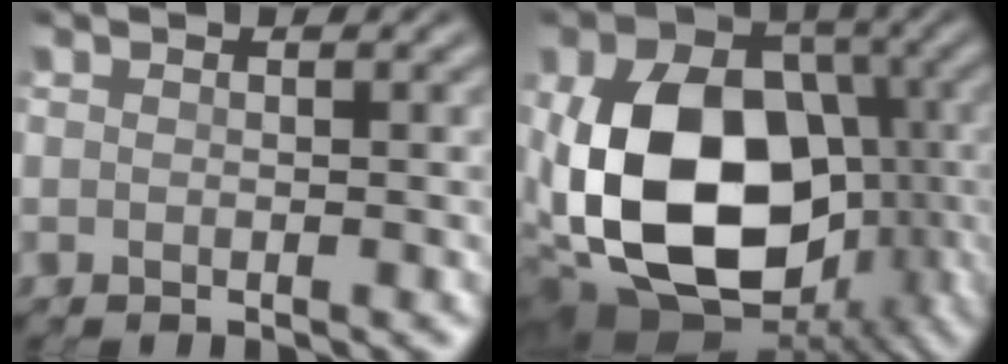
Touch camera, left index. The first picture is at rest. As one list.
[{"total": 16.1, "force": [-2.2, 11.5, 11.1], "torque": [-0.223, -0.017, -0.035]}]